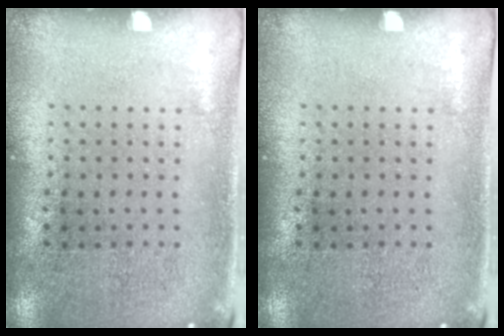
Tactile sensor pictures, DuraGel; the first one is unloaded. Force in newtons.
{"total": 0.0}